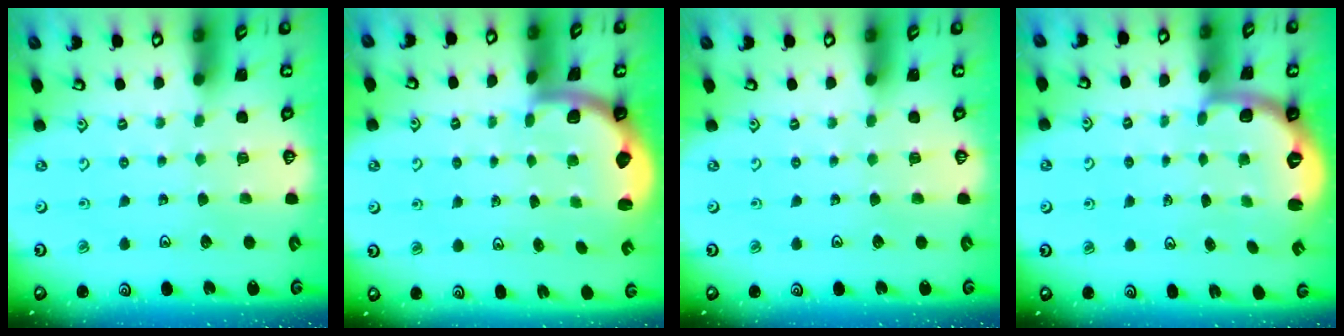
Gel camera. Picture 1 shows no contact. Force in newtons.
{"total": 1.9, "press": 1.8, "slide": 0.5}
{"total": 0.0}
{"total": 2.8, "press": 1.7, "slide": 2.1}